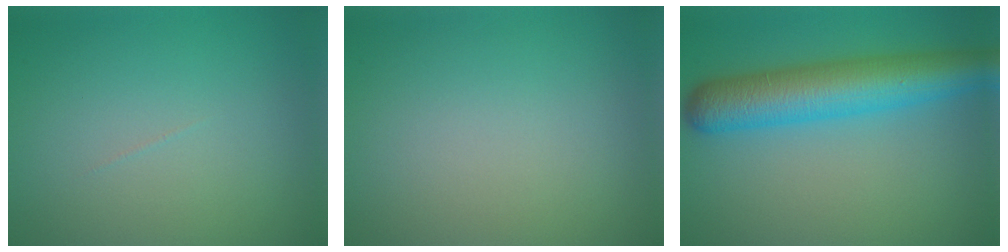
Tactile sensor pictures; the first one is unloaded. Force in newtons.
{"total": 0.0}
{"total": 7.8, "press": 7.8, "slide": 0.1}